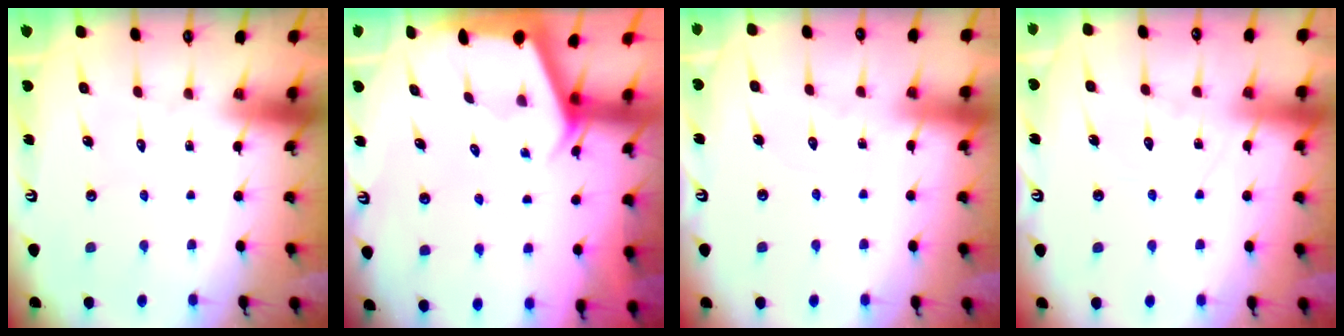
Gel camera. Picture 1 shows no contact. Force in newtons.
{"total": 2.4, "press": 2.4, "slide": 0.3}
{"total": 3.9, "press": 3.9, "slide": 0.4}
{"total": 6.4, "press": 6.4, "slide": 0.7}